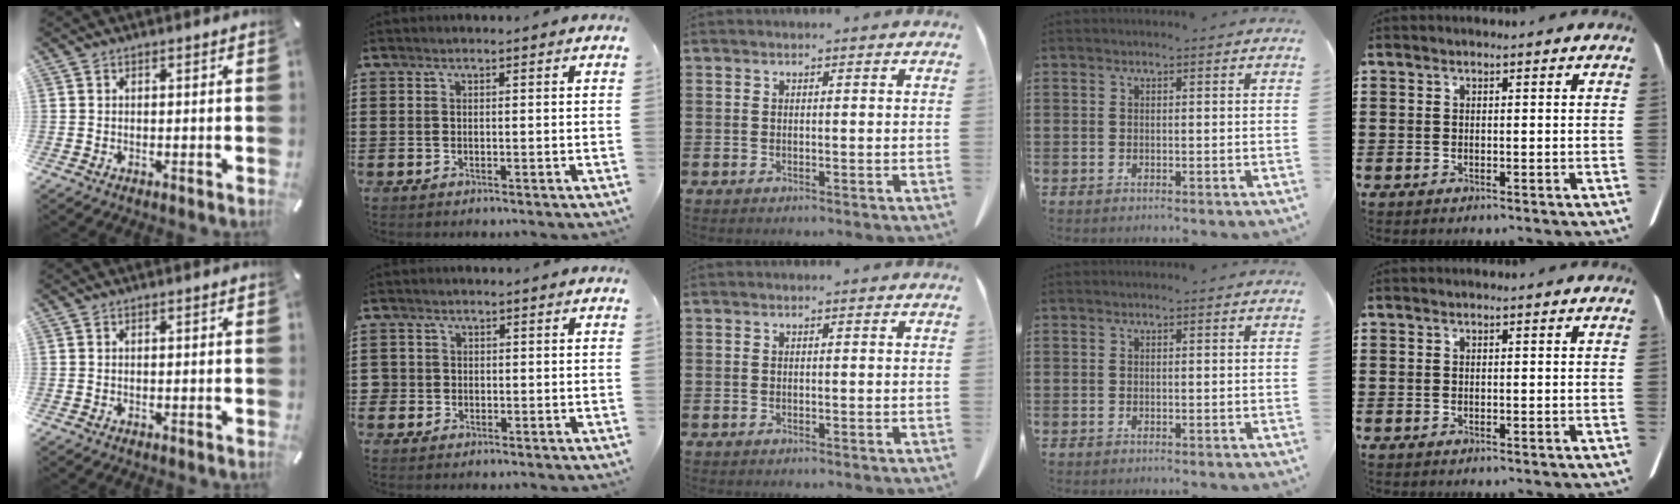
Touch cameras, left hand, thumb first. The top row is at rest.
{"index": {"total": 1.4, "force": [-0.2, 1.4, 0.2], "torque": [-0.011, 0.005, -0.007]}}